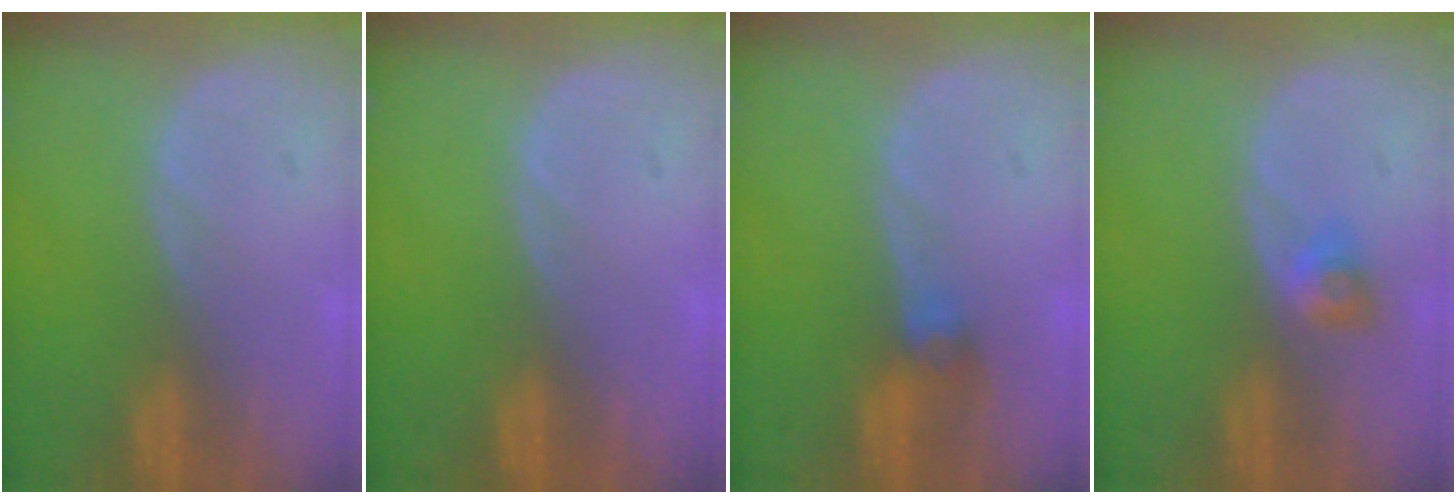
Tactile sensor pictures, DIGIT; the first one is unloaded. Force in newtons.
{"total": 0.0}
{"total": 2.8, "press": 2.6, "slide": 1.0}
{"total": 2.5, "press": 2.2, "slide": 1.3}